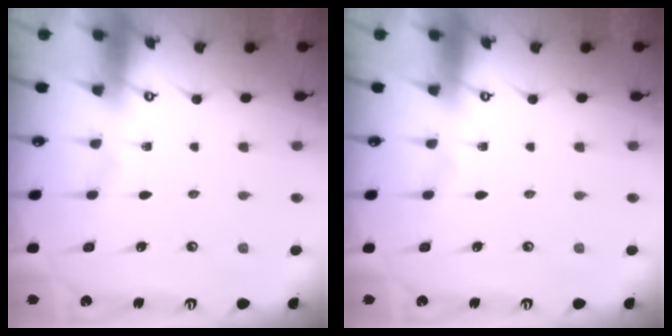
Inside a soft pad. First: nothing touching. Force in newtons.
{"total": 0.0}